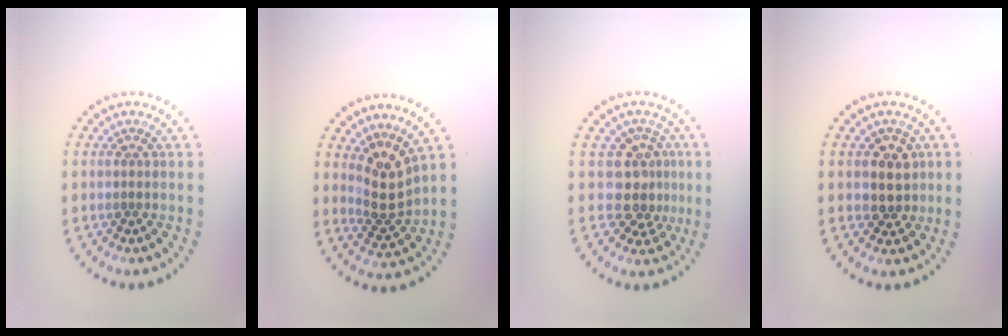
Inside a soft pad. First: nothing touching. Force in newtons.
{"total": 3.0, "press": 2.3, "slide": 1.9}
{"total": 3.2, "press": 2.6, "slide": 1.9}
{"total": 2.7, "press": 2.6, "slide": 1.0}